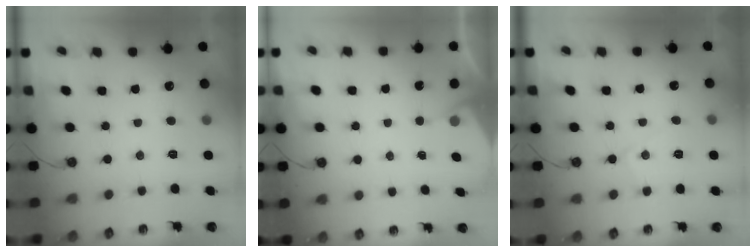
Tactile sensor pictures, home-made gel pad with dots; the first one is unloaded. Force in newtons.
{"total": 2.6, "press": 2.6, "slide": 0.4}
{"total": 5.4, "press": 5.4, "slide": 0.8}